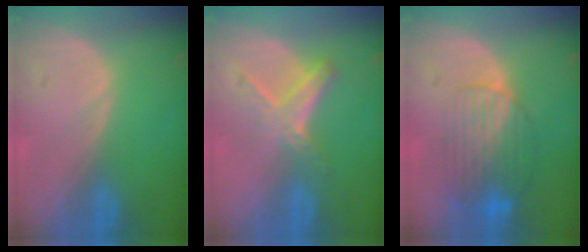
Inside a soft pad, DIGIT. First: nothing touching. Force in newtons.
{"total": 5.8, "press": 5.2, "slide": 2.5}
{"total": 8.5, "press": 7.3, "slide": 4.3}